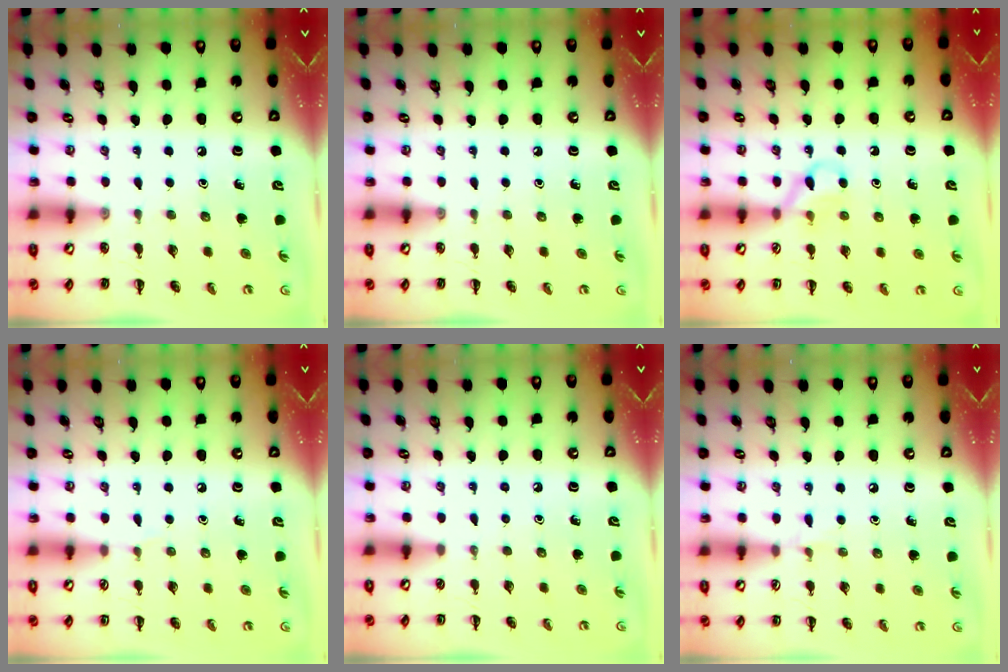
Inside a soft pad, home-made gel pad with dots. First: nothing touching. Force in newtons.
{"total": 0.0}
{"total": 6.0, "press": 5.7, "slide": 1.8}
{"total": 2.9, "press": 2.7, "slide": 1.1}
{"total": 0.0}
{"total": 3.9, "press": 3.6, "slide": 1.4}